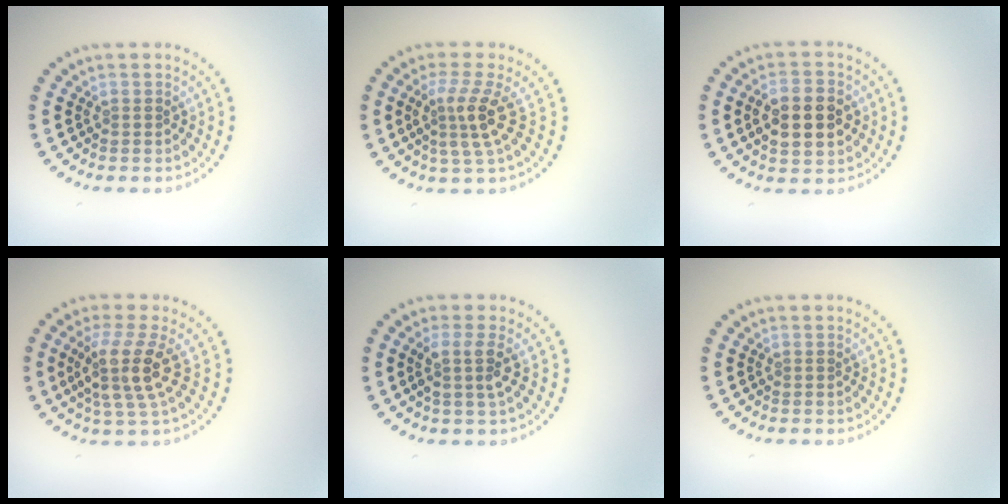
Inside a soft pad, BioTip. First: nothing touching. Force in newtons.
{"total": 3.3, "press": 2.3, "slide": 2.4}
{"total": 5.2, "press": 5.2, "slide": 0.2}
{"total": 4.1, "press": 3.1, "slide": 2.6}
{"total": 2.3, "press": 1.8, "slide": 1.4}
{"total": 0.0}